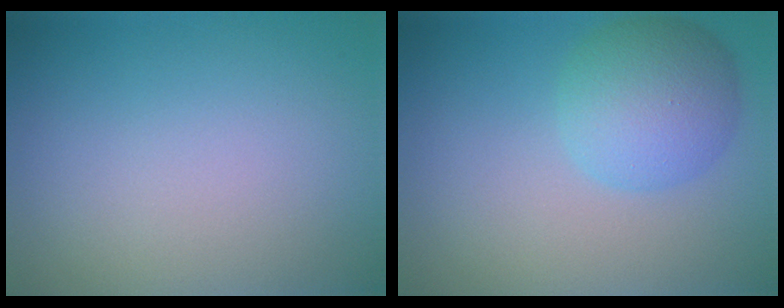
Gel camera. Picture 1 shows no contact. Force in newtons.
{"total": 5.2, "press": 5.2, "slide": 0.2}